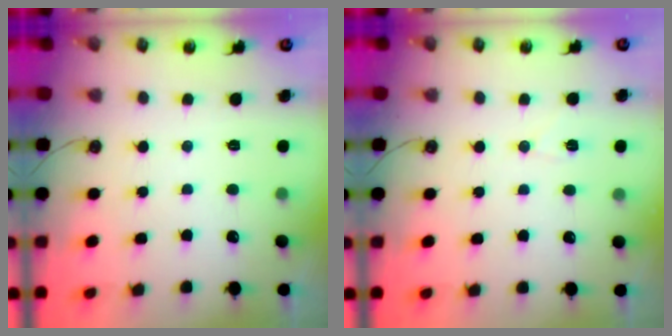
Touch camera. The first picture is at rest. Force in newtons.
{"total": 6.0, "press": 6.0, "slide": 1.0}